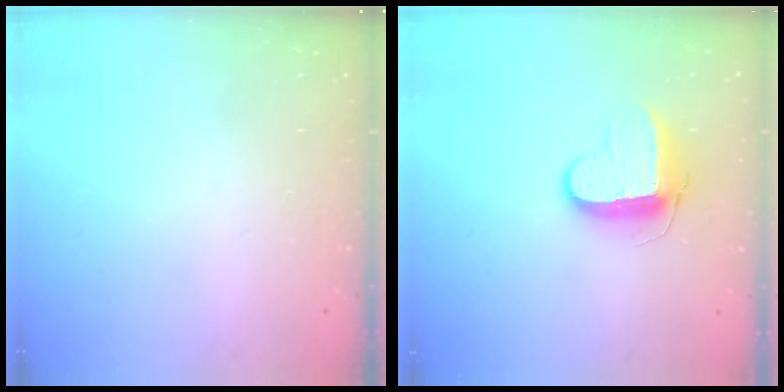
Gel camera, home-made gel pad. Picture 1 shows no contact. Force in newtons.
{"total": 9.9, "press": 9.8, "slide": 0.5}